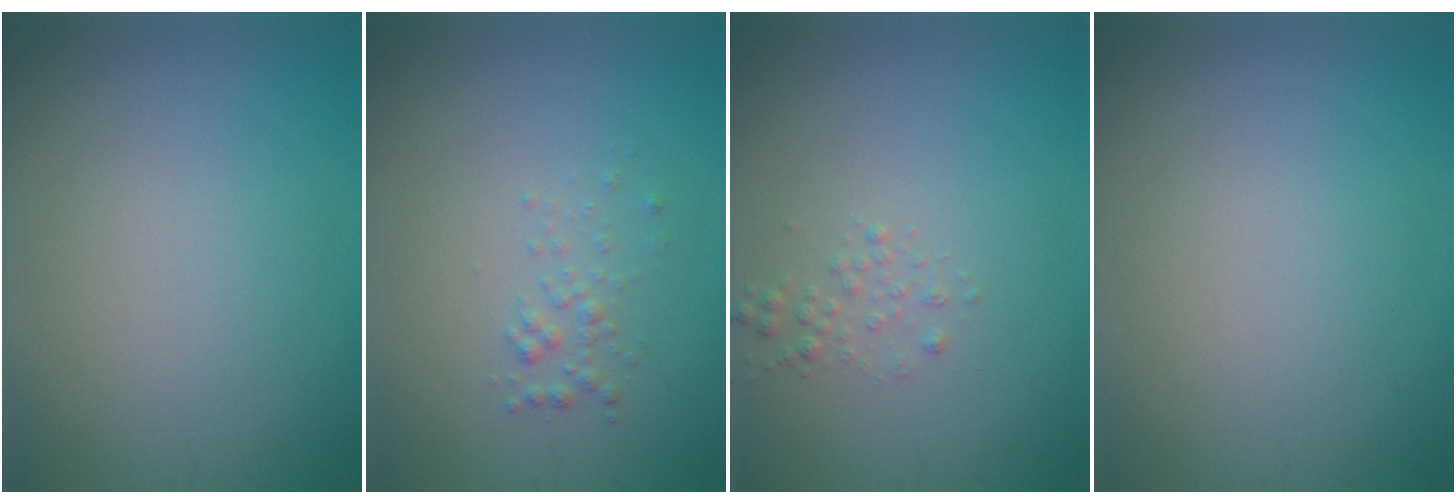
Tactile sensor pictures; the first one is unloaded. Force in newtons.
{"total": 1.1, "press": 1.1, "slide": 0.1}
{"total": 0.9, "press": 0.9, "slide": 0.1}
{"total": 0.0}